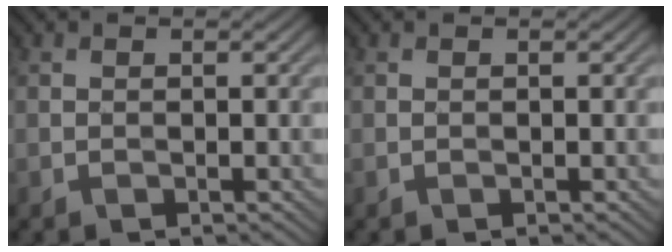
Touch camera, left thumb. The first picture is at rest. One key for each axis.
{"total": 0.0}